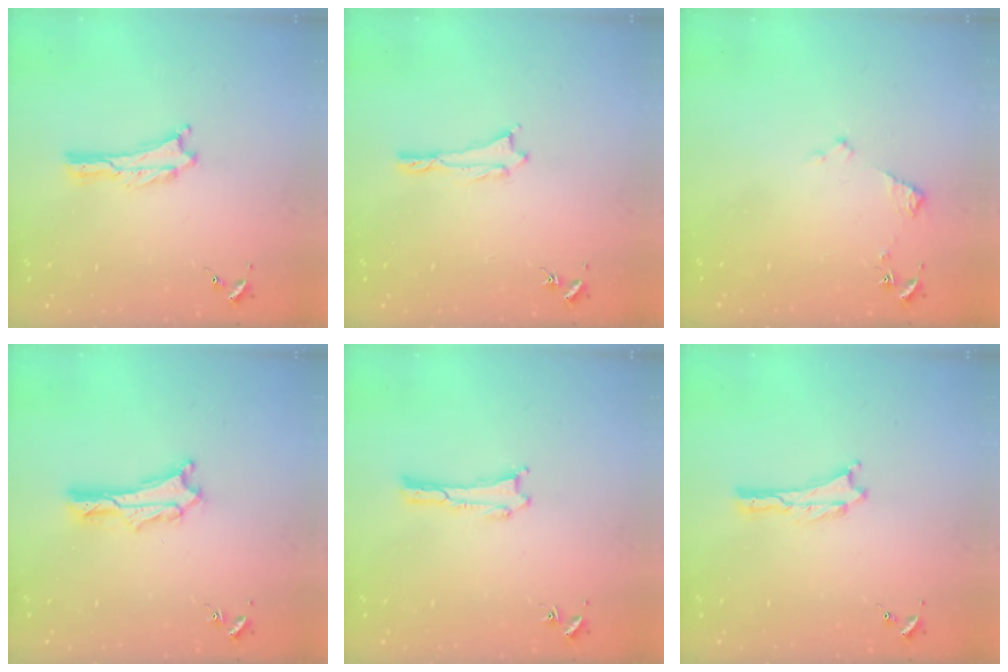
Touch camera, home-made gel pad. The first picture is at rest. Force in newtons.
{"total": 0.6, "press": 0.5, "slide": 0.2}
{"total": 2.2, "press": 2.2, "slide": 0.3}
{"total": 2.7, "press": 2.7, "slide": 0.4}
{"total": 0.0}
{"total": 0.0}